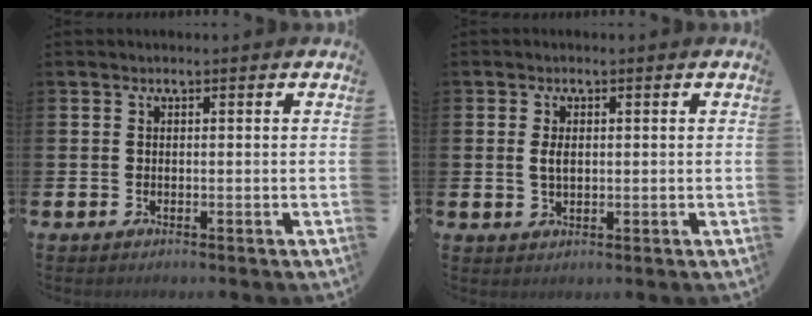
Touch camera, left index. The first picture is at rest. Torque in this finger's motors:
{"motor_torque": [0.28, 0.06, 0.05, 0.03]}